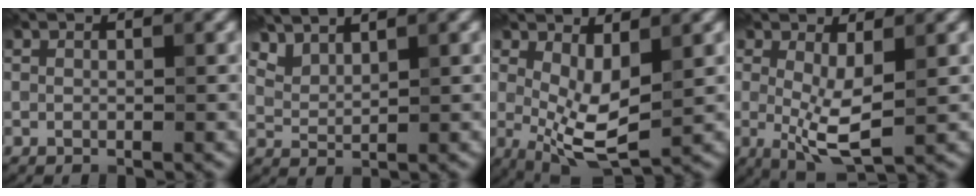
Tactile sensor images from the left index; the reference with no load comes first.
{"total": 2.8, "force": [2.7, 0.5, 0.8], "torque": [-0.024, 0.001, 0.062]}
{"total": 5.6, "force": [0.3, 2.3, 5.2], "torque": [-0.106, -0.011, 0.008]}
{"total": 4.8, "force": [0.0, 1.4, 4.6], "torque": [-0.090, -0.012, 0.001]}